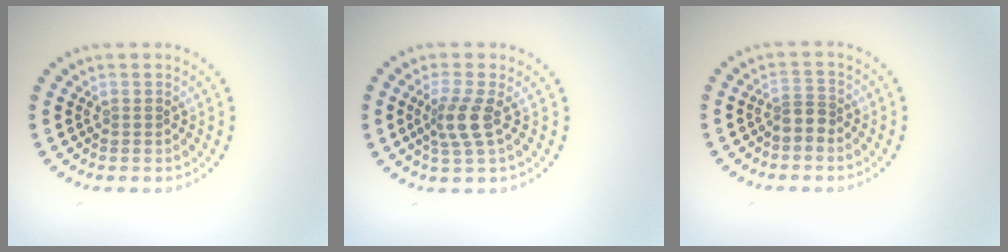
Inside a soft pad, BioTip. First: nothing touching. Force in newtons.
{"total": 2.8, "press": 2.1, "slide": 1.8}
{"total": 1.8, "press": 1.2, "slide": 1.3}